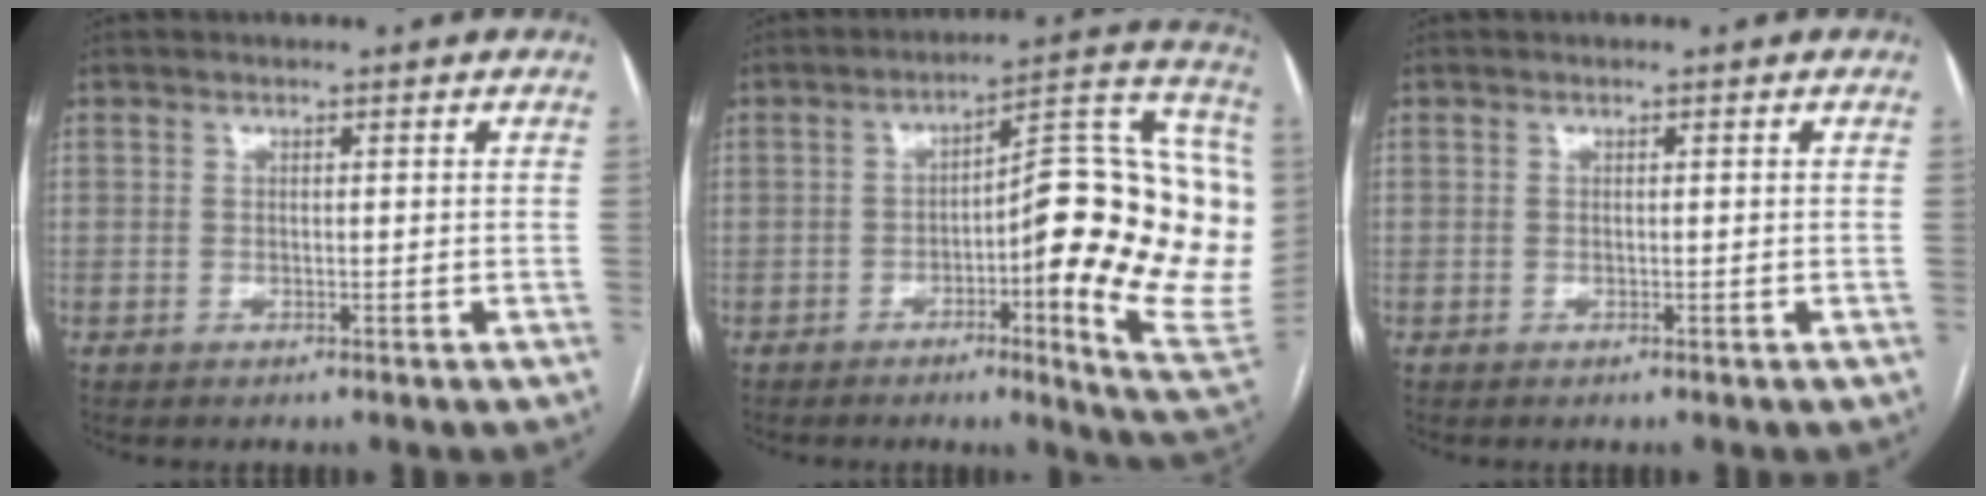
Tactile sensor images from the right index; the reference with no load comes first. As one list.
[{"total": 22.2, "force": [-1.4, 4.1, 21.8], "torque": [-0.191, 0.040, -0.012]}, {"total": 0.0}]